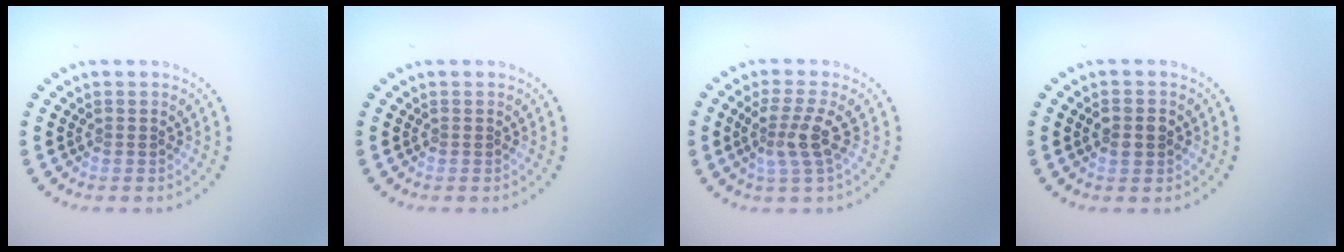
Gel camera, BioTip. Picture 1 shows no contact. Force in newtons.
{"total": 0.0}
{"total": 3.0, "press": 2.3, "slide": 1.9}
{"total": 2.3, "press": 2.3, "slide": 0.1}